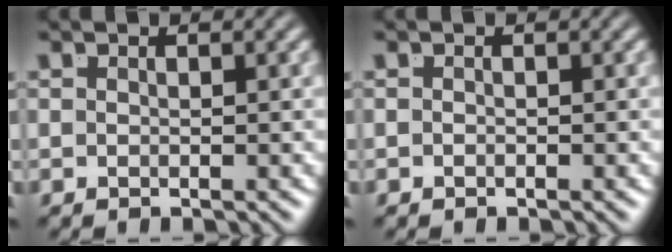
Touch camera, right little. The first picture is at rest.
{"total": 0.6, "force": [-0.3, -0.5, -0.1], "torque": [0.003, -0.006, -0.001]}